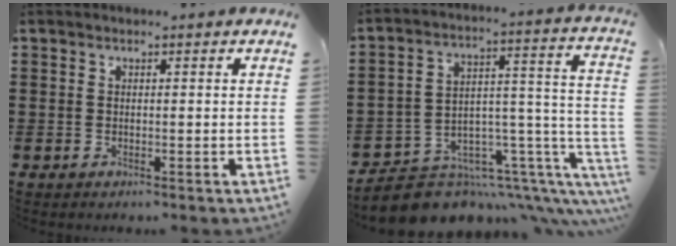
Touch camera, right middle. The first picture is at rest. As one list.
[{"total": 8.7, "force": [-7.2, 3.7, 3.3], "torque": [-0.051, -0.001, -0.124]}]